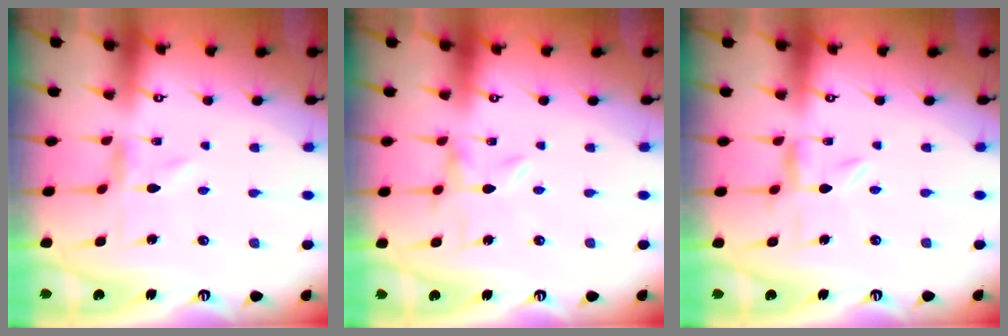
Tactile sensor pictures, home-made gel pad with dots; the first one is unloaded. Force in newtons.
{"total": 0.0}
{"total": 2.0, "press": 1.9, "slide": 0.4}